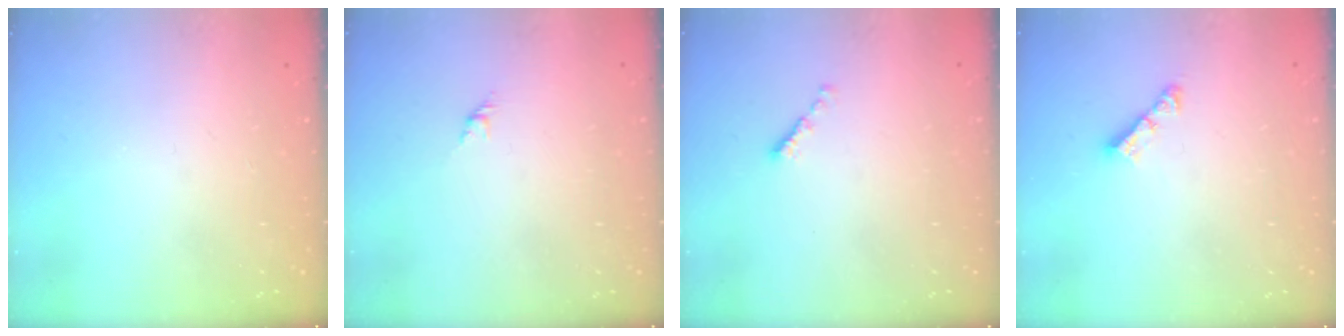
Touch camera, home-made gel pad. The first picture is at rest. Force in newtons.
{"total": 1.6, "press": 1.5, "slide": 0.7}
{"total": 0.7, "press": 0.5, "slide": 0.4}
{"total": 4.2, "press": 4.2, "slide": 0.3}